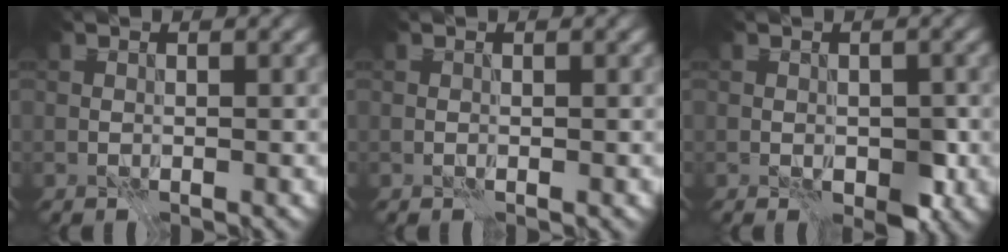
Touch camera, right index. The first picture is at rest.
{"total": 0.0}
{"total": 2.9, "force": [-0.9, 1.6, 2.2], "torque": [-0.027, -0.006, -0.015]}